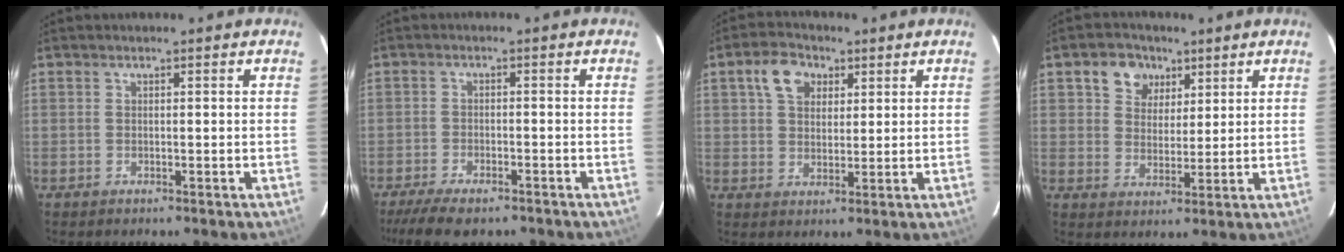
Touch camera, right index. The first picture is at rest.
{"total": 9.0, "force": [-7.2, 2.8, 4.7], "torque": [-0.116, -0.024, -0.121]}
{"total": 6.8, "force": [2.9, 4.9, 3.8], "torque": [-0.066, 0.026, 0.053]}
{"total": 7.0, "force": [3.5, 5.6, 2.4], "torque": [-0.046, 0.020, 0.061]}